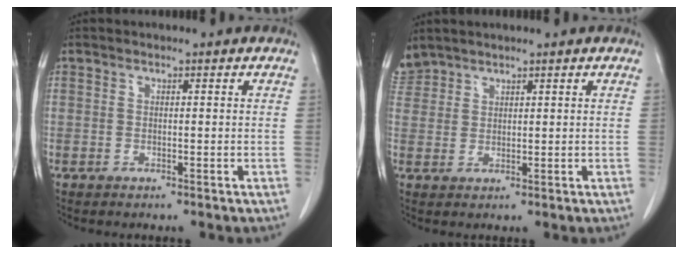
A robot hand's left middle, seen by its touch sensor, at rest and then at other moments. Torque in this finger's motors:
{"motor_torque": [0.35, -0.35, 0.04, 0.01]}